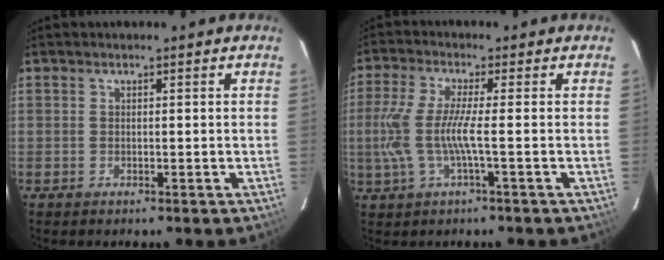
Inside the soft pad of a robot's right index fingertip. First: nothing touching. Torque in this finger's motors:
{"motor_torque": [1.29, -0.03, 0.63, 0.19]}